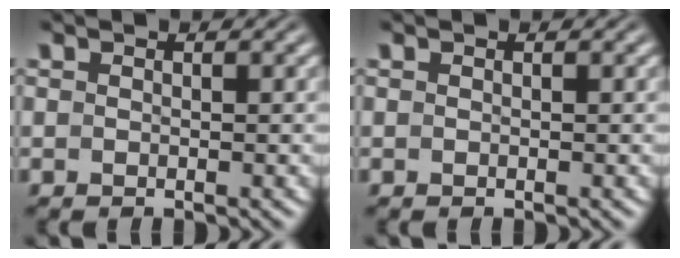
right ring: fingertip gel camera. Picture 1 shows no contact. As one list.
[{"total": 0.0}]